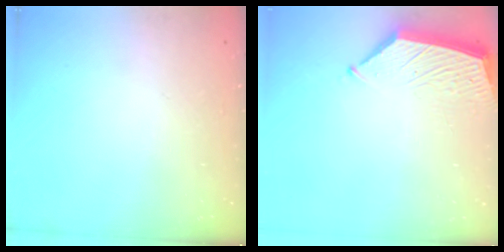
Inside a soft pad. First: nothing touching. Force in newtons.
{"total": 6.8, "press": 6.7, "slide": 0.5}